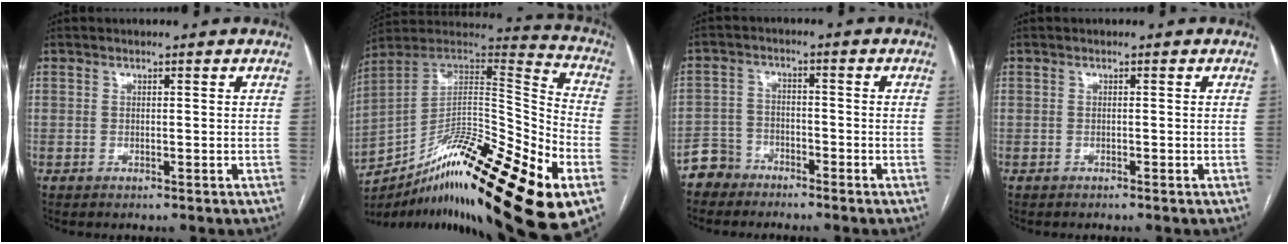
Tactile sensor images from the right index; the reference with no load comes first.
{"total": 28.0, "force": [-14.5, 3.9, 23.6], "torque": [-0.331, 0.002, -0.240]}
{"total": 4.4, "force": [-3.7, 2.4, -0.3], "torque": [0.010, 0.004, -0.076]}
{"total": 0.0}